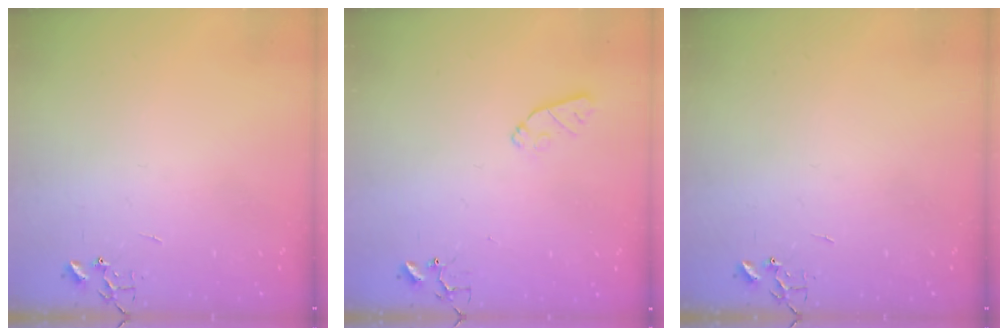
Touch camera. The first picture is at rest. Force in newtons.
{"total": 6.2, "press": 6.2, "slide": 0.9}
{"total": 0.0}